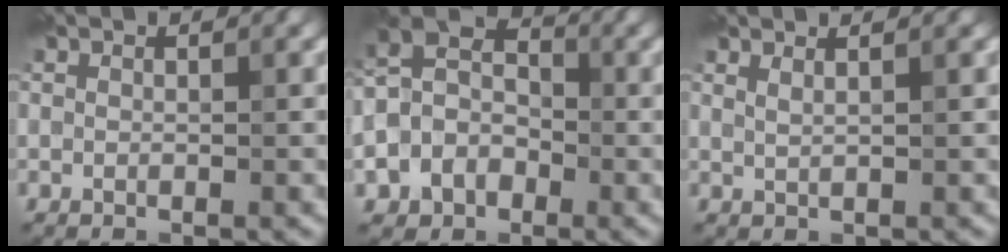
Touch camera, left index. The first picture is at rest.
{"total": 5.5, "force": [-1.9, 4.3, 2.8], "torque": [-0.047, 0.002, -0.044]}
{"total": 1.9, "force": [1.3, 0.8, 1.2], "torque": [-0.006, 0.001, 0.006]}